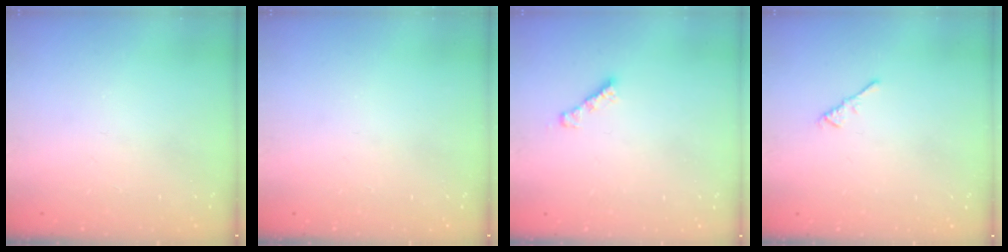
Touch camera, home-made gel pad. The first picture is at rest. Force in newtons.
{"total": 0.0}
{"total": 2.7, "press": 2.7, "slide": 0.3}
{"total": 1.1, "press": 1.0, "slide": 0.4}